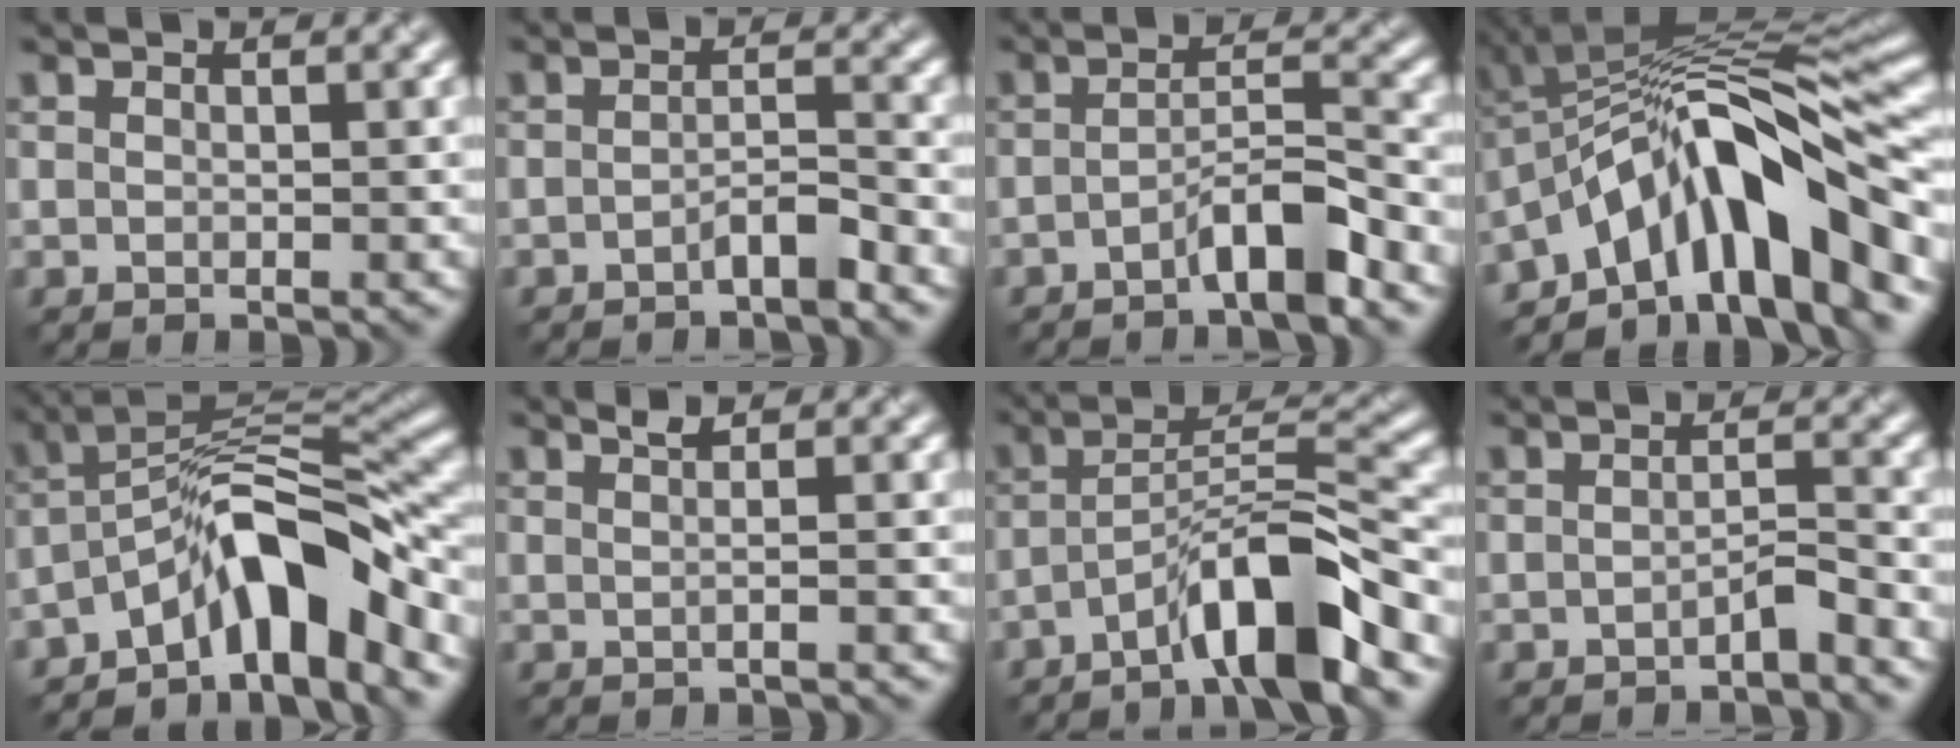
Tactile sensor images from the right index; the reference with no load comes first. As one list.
[{"total": 2.4, "force": [-2.0, 0.3, 1.2], "torque": [-0.019, 0.006, -0.038]}, {"total": 4.0, "force": [-3.0, 0.5, 2.5], "torque": [-0.041, 0.013, -0.059]}, {"total": 12.7, "force": [-6.5, 4.1, 10.1], "torque": [-0.135, 0.018, -0.115]}, {"total": 9.6, "force": [-6.2, 2.8, 6.8], "torque": [-0.090, 0.014, -0.115]}, {"total": 1.4, "force": [0.0, 0.5, 1.3], "torque": [-0.011, -0.003, -0.013]}, {"total": 7.7, "force": [-5.1, 1.0, 5.7], "torque": [-0.094, 0.016, -0.091]}, {"total": 1.9, "force": [-1.7, 0.2, 0.8], "torque": [-0.014, 0.003, -0.032]}]